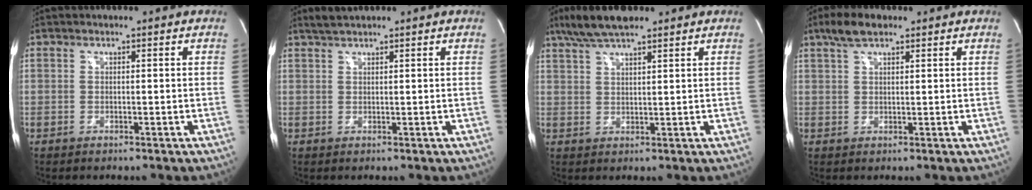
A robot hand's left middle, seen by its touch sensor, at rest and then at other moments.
{"total": 2.1, "force": [1.9, 0.1, 0.9], "torque": [-0.023, 0.011, 0.037]}
{"total": 7.4, "force": [5.8, 1.3, 4.5], "torque": [-0.093, 0.024, 0.105]}
{"total": 4.6, "force": [3.2, 1.5, 2.9], "torque": [-0.068, 0.016, 0.060]}